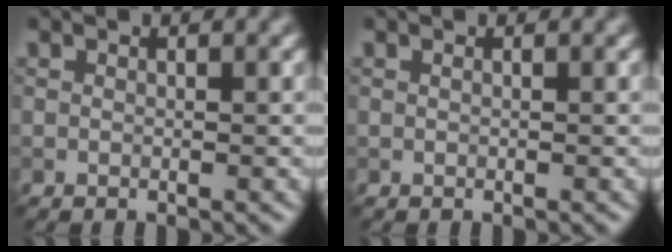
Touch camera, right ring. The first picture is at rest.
{"total": 0.0}